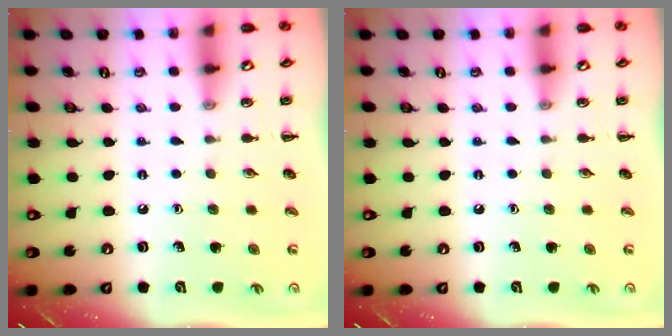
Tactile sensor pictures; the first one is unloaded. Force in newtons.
{"total": 0.0}